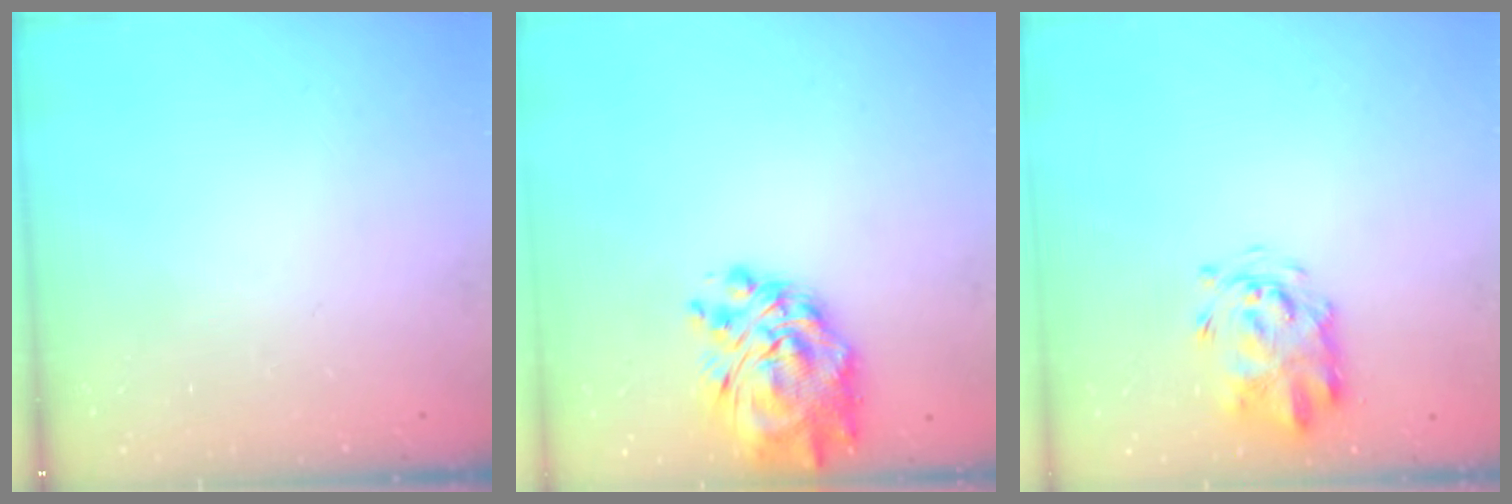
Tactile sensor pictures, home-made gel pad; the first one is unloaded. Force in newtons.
{"total": 11.4, "press": 10.5, "slide": 4.5}
{"total": 3.5, "press": 3.4, "slide": 0.9}